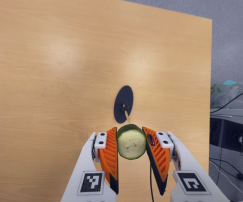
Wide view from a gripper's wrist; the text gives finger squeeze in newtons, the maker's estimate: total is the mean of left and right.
{"total": 9.4, "left": 9.1, "right": 9.7}